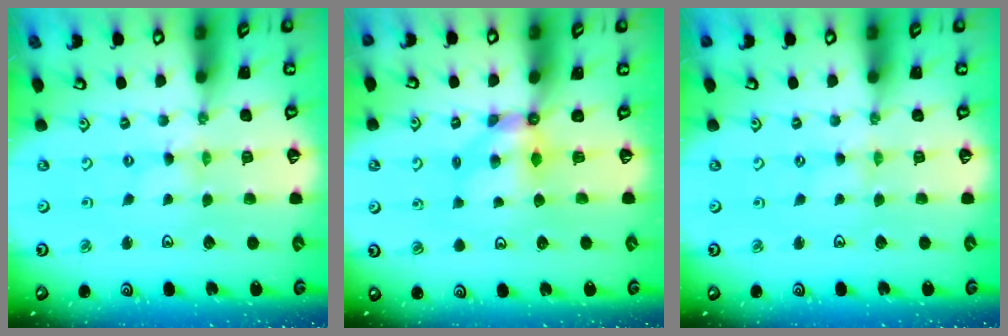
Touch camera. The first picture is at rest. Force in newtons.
{"total": 5.3, "press": 5.2, "slide": 0.4}
{"total": 0.8, "press": 0.8, "slide": 0.2}